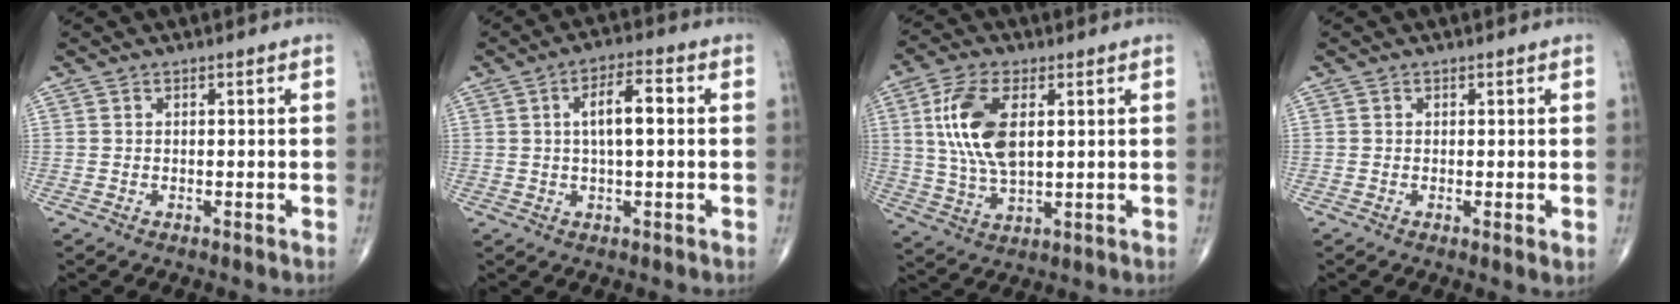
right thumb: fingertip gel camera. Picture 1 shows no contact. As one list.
[{"total": 6.9, "force": [0.9, 2.3, 6.5], "torque": [-0.108, 0.013, 0.011]}, {"total": 12.4, "force": [2.8, 6.0, 10.5], "torque": [-0.215, -0.005, 0.057]}, {"total": 1.3, "force": [0.0, 0.4, 1.2], "torque": [-0.024, -0.007, -0.002]}]